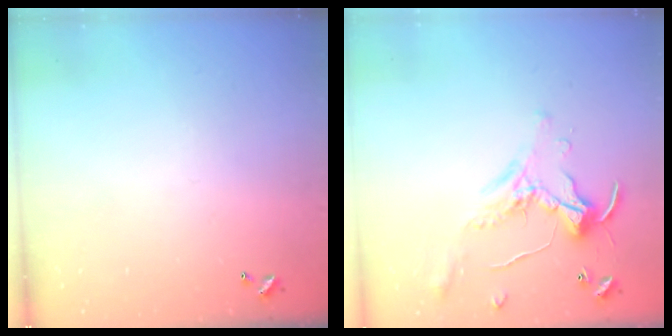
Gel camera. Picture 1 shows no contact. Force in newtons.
{"total": 0.8, "press": 0.8, "slide": 0.2}